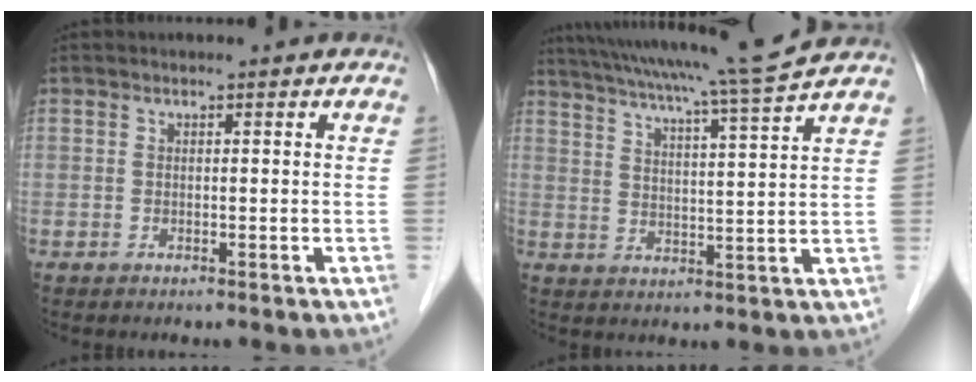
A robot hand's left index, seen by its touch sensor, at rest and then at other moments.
{"total": 14.5, "force": [12.7, -2.0, 6.7], "torque": [-0.120, -0.017, 0.183]}